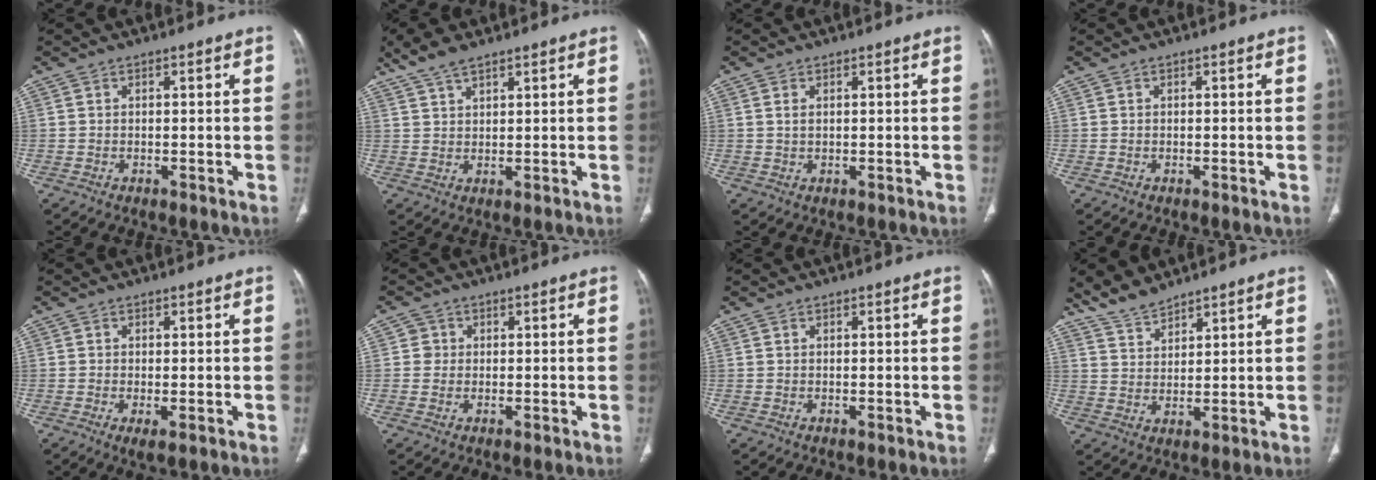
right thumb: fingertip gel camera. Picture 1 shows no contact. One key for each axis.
{"total": 5.2, "fx": 4.0, "fy": 1.7, "fz": 2.9, "tx": -0.061, "ty": -0.003, "tz": 0.083}
{"total": 1.2, "fx": 0.5, "fy": 0.6, "fz": 1.0, "tx": -0.023, "ty": 0.002, "tz": 0.013}
{"total": 0.0}
{"total": 2.1, "fx": -0.7, "fy": 0.6, "fz": 1.8, "tx": -0.040, "ty": -0.007, "tz": -0.013}
{"total": 1.9, "fx": 0.2, "fy": 1.9, "fz": 0.1, "tx": 0.011, "ty": 0.005, "tz": -0.001}
{"total": 0.0}
{"total": 5.1, "fx": 4.8, "fy": 1.4, "fz": 1.3, "tx": -0.020, "ty": -0.022, "tz": 0.102}